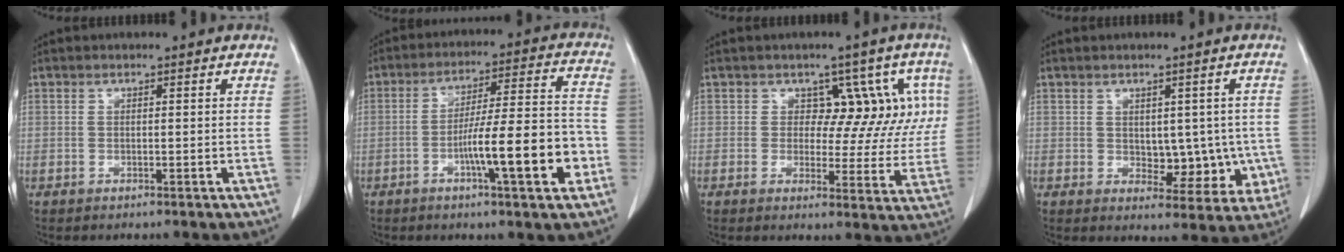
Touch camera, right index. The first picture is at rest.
{"total": 13.8, "force": [-4.7, 1.0, 12.9], "torque": [-0.202, 0.009, -0.072]}
{"total": 7.6, "force": [2.6, 5.9, 4.1], "torque": [-0.010, 0.016, 0.028]}
{"total": 7.3, "force": [-0.3, 4.6, 5.6], "torque": [-0.047, 0.005, 0.010]}